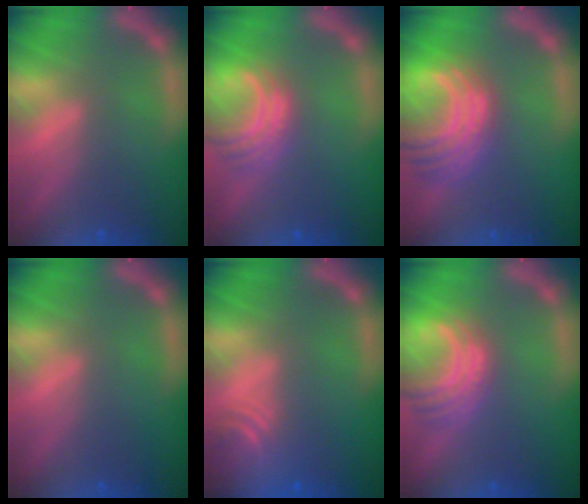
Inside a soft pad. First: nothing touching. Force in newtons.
{"total": 4.5}
{"total": 8.1}
{"total": 0.0}
{"total": 4.5}
{"total": 5.5}